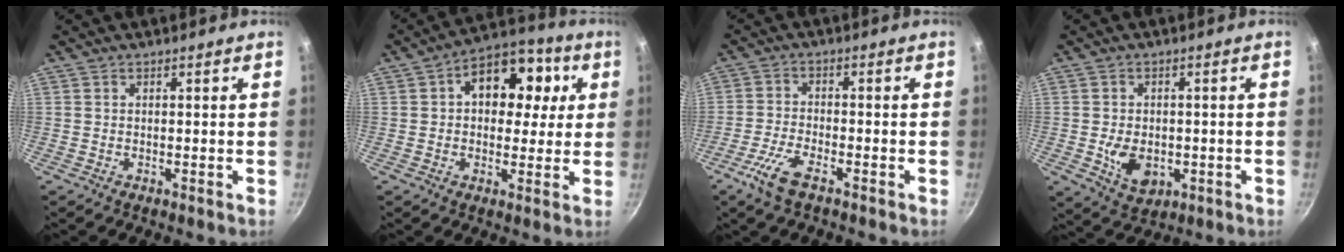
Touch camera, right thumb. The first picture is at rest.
{"total": 14.0, "force": [3.4, 9.9, 9.4], "torque": [-0.091, 0.013, 0.033]}
{"total": 6.5, "force": [-4.0, 2.1, 4.7], "torque": [-0.107, 0.019, -0.085]}
{"total": 7.3, "force": [-1.5, 5.0, 5.1], "torque": [-0.073, 0.001, -0.013]}